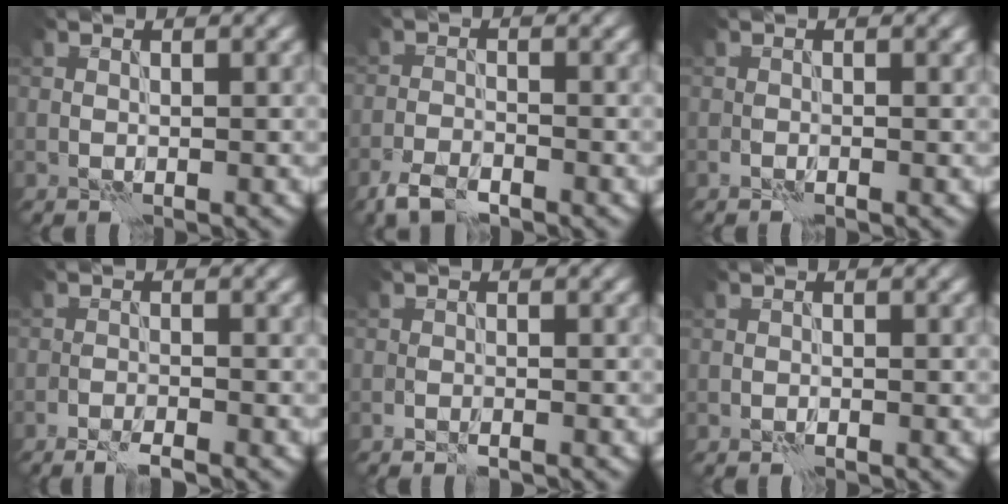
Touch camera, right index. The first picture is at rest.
{"total": 3.0, "force": [-2.3, 1.0, 1.6], "torque": [-0.033, -0.002, -0.052]}
{"total": 0.0}
{"total": 1.8, "force": [-1.4, 0.0, 1.1], "torque": [-0.025, -0.003, -0.030]}
{"total": 0.8, "force": [-0.6, 0.2, 0.4], "torque": [-0.011, -0.002, -0.009]}
{"total": 0.0}